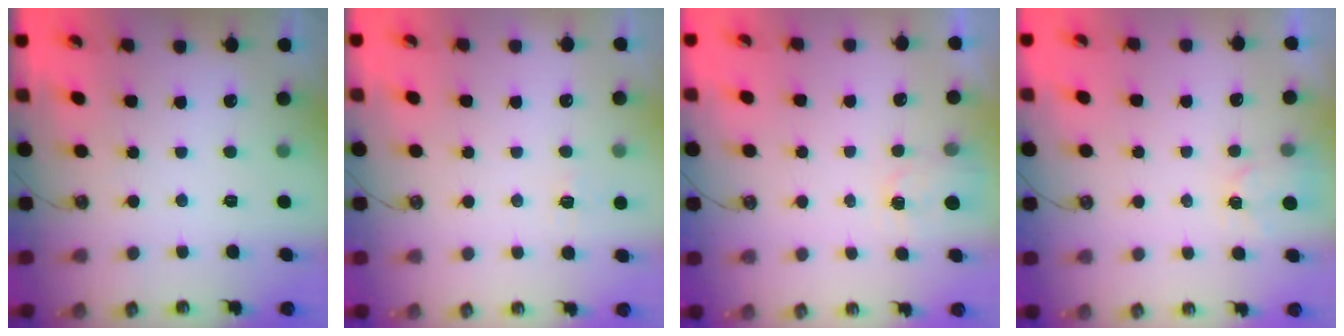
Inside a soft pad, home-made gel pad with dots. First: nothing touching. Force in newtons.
{"total": 4.3, "press": 4.3, "slide": 0.6}
{"total": 1.9, "press": 1.9, "slide": 0.3}
{"total": 4.0, "press": 4.0, "slide": 0.5}